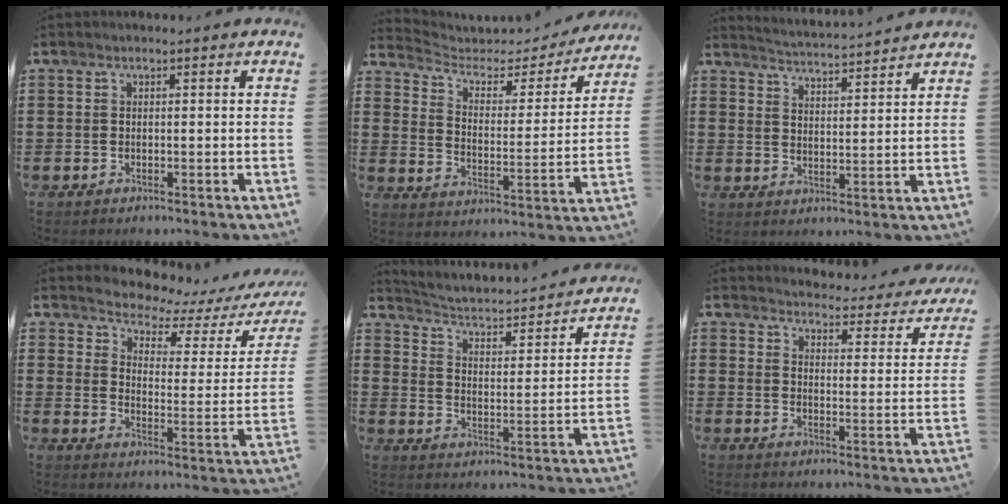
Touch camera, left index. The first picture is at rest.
{"total": 3.5, "force": [2.7, 1.9, 1.2], "torque": [-0.044, -0.020, 0.040]}
{"total": 3.4, "force": [3.3, -0.8, 0.1], "torque": [-0.019, -0.030, 0.054]}
{"total": 3.6, "force": [3.5, 0.6, 0.7], "torque": [-0.039, -0.030, 0.054]}
{"total": 2.1, "force": [1.9, 0.4, 0.8], "torque": [-0.033, -0.029, 0.019]}
{"total": 3.4, "force": [3.3, -0.1, 0.4], "torque": [-0.021, -0.034, 0.050]}